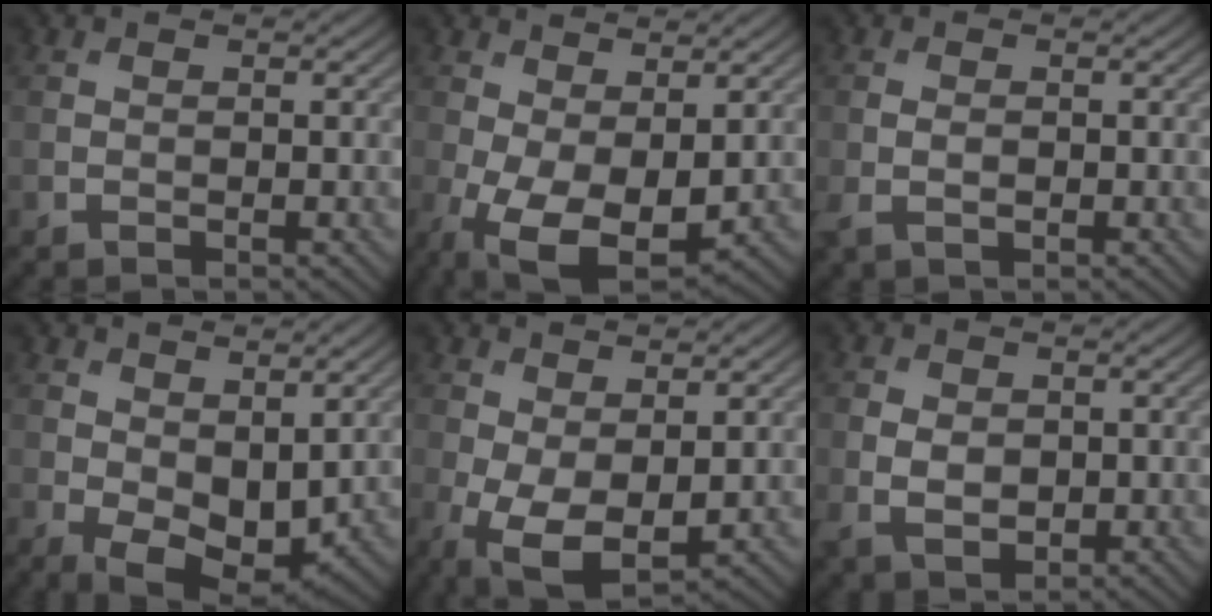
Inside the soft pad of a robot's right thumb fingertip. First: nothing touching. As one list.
[{"total": 9.3, "force": [-1.8, 5.0, 7.6], "torque": [-0.185, -0.024, -0.016]}, {"total": 2.3, "force": [-0.7, 1.4, 1.7], "torque": [-0.049, -0.005, -0.011]}, {"total": 7.1, "force": [0.4, 4.3, 5.6], "torque": [-0.112, -0.017, 0.014]}, {"total": 7.2, "force": [-1.1, 3.7, 6.1], "torque": [-0.151, -0.012, -0.013]}, {"total": 4.0, "force": [-0.2, 3.0, 2.7], "torque": [-0.063, -0.005, -0.001]}]